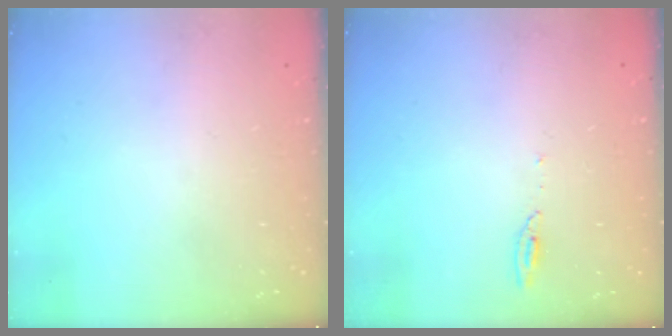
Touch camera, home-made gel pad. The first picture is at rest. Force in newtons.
{"total": 3.5, "press": 3.4, "slide": 0.7}